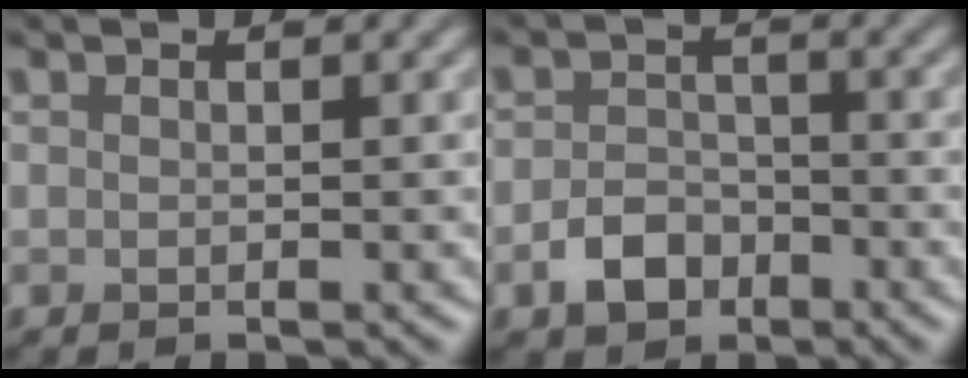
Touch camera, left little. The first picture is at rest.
{"total": 3.3, "force": [-1.9, 2.3, 1.5], "torque": [-0.023, 0.003, -0.039]}